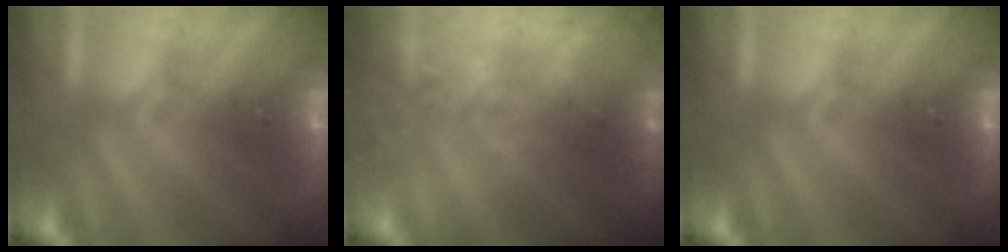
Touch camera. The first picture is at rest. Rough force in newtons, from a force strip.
{"total": 2.3}
{"total": 0.0}